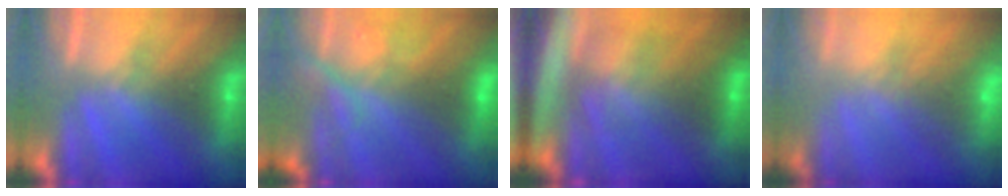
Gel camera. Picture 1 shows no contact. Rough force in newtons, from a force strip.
{"total": 9.0}
{"total": 7.6}
{"total": 8.3}